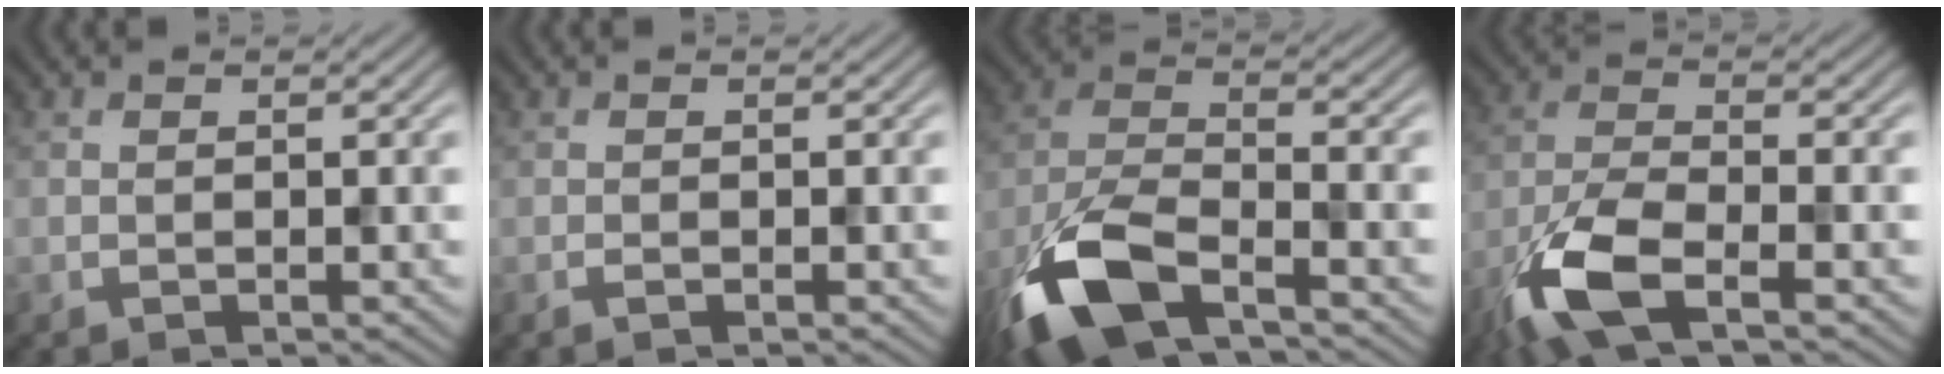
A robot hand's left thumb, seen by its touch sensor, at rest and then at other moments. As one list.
[{"total": 0.7, "force": [-0.4, 0.2, 0.5], "torque": [-0.010, -0.001, -0.005]}, {"total": 11.4, "force": [-6.9, 4.2, 8.0], "torque": [-0.174, -0.016, -0.152]}, {"total": 9.0, "force": [-4.8, 3.0, 7.0], "torque": [-0.157, -0.009, -0.111]}]